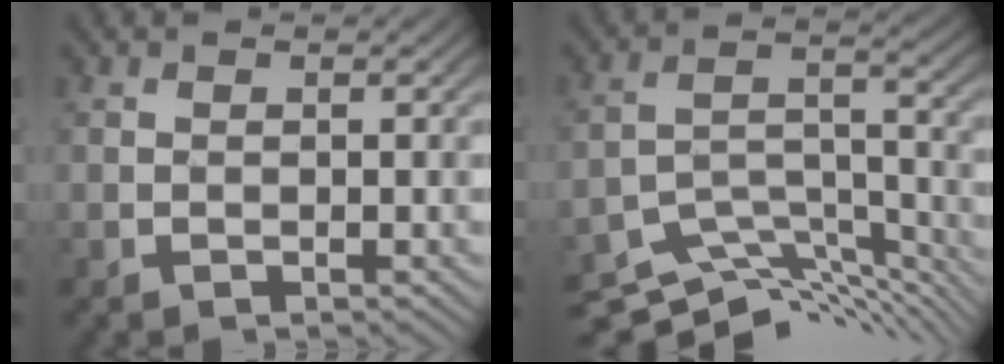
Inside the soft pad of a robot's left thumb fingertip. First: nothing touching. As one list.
[{"total": 12.4, "force": [-11.0, 3.3, 4.5], "torque": [-0.091, 0.001, -0.169]}]